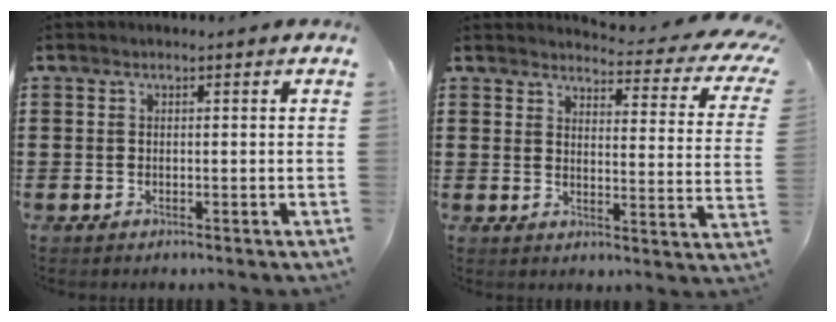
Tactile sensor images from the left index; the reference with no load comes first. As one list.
[{"total": 3.9, "force": [3.4, 0.5, 1.7], "torque": [-0.036, -0.032, 0.051]}]